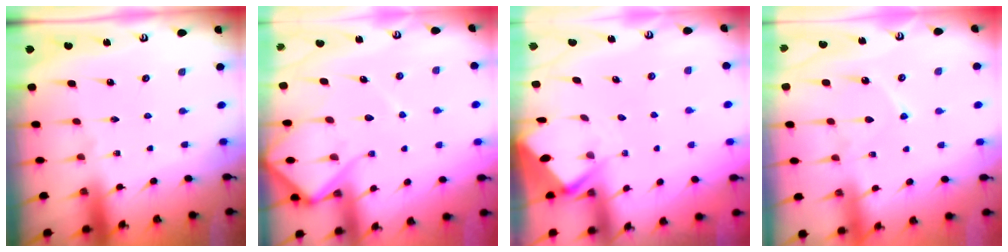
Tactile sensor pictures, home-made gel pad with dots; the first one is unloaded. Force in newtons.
{"total": 10.3, "press": 10.2, "slide": 1.0}
{"total": 3.6, "press": 3.6, "slide": 0.4}
{"total": 9.3, "press": 9.2, "slide": 0.9}